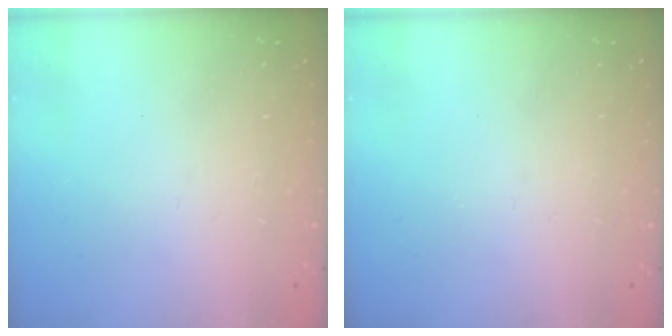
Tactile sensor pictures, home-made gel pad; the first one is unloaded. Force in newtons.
{"total": 0.0}